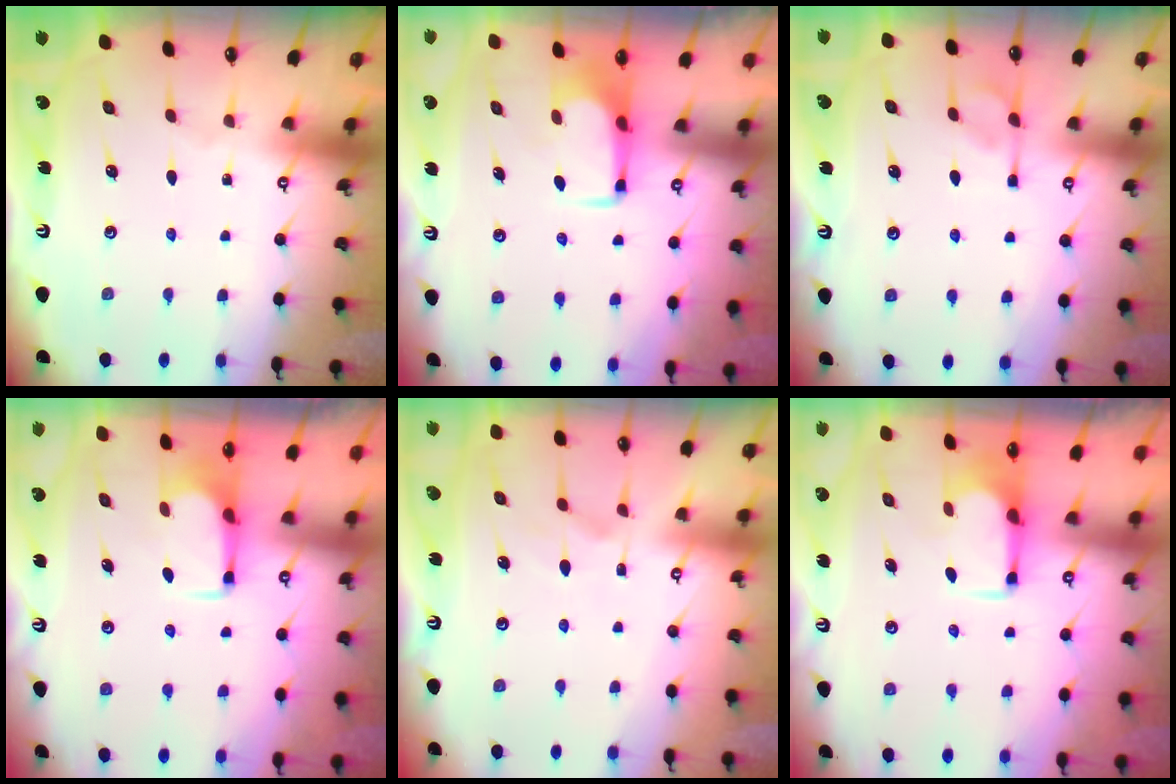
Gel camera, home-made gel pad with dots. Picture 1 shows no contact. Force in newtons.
{"total": 1.5, "press": 1.5, "slide": 0.2}
{"total": 5.5, "press": 5.5, "slide": 0.8}
{"total": 2.8, "press": 2.8, "slide": 0.5}
{"total": 5.2, "press": 5.0, "slide": 1.2}
{"total": 1.8, "press": 1.6, "slide": 0.8}